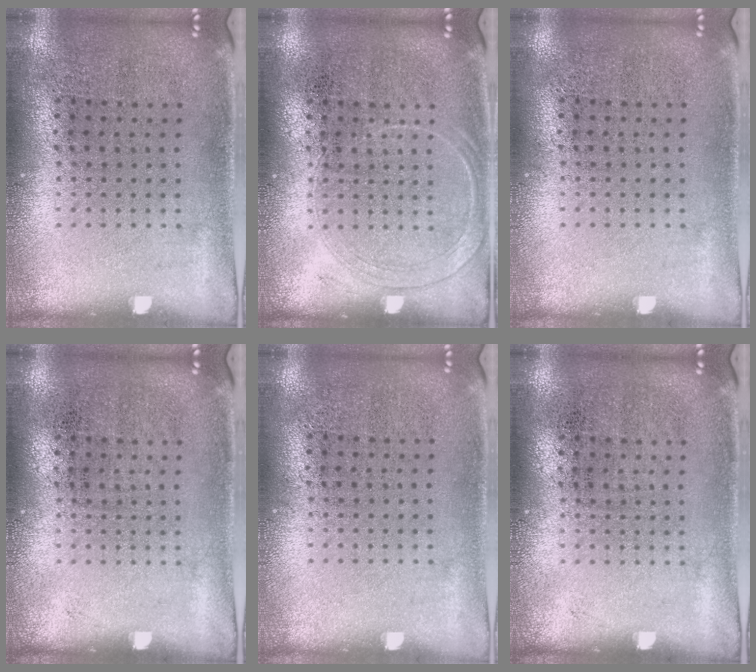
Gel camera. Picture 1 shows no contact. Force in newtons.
{"total": 1.2, "press": 1.2, "slide": 0.2}
{"total": 0.0}
{"total": 0.0}
{"total": 0.0}
{"total": 0.0}